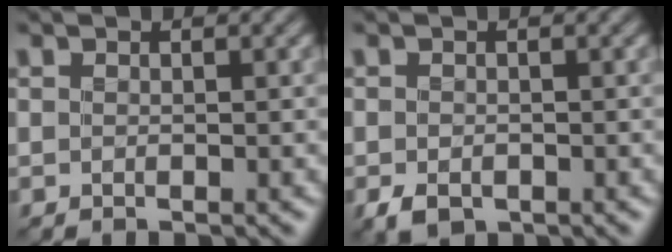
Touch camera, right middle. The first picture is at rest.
{"total": 2.0, "force": [-0.8, 1.4, 1.1], "torque": [-0.027, -0.008, -0.014]}